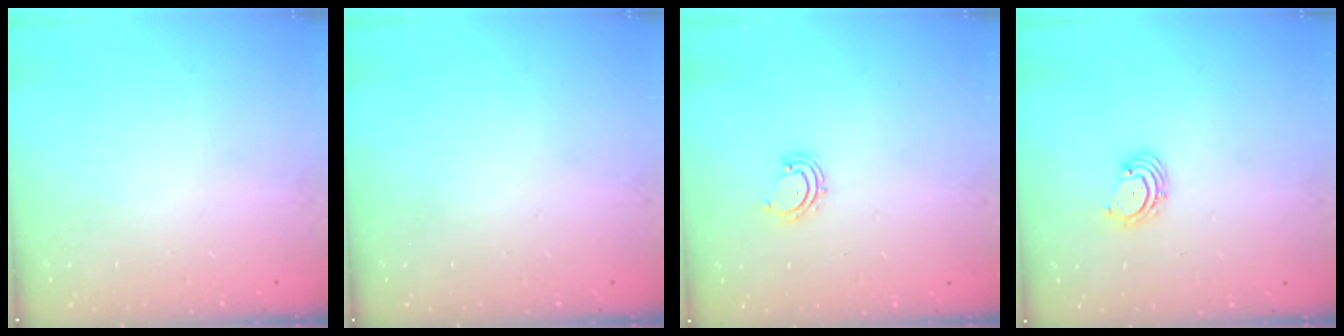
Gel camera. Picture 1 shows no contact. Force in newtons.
{"total": 0.0}
{"total": 2.7, "press": 2.6, "slide": 0.5}
{"total": 1.8, "press": 1.7, "slide": 0.7}